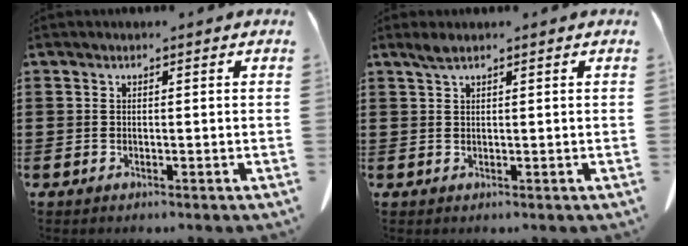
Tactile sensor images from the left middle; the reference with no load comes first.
{"total": 1.6, "force": [1.0, 0.2, 1.2], "torque": [-0.025, 0.001, 0.019]}